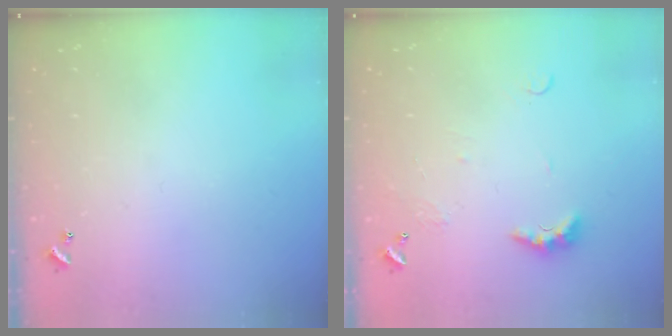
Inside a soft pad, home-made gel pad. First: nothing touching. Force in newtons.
{"total": 4.3, "press": 4.2, "slide": 0.9}